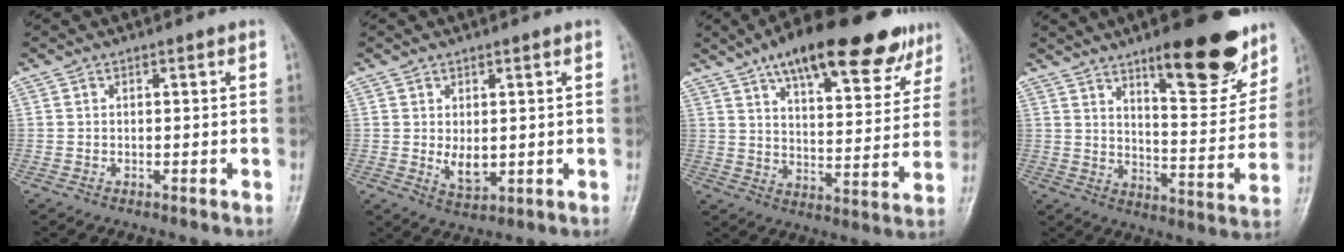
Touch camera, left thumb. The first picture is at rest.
{"total": 4.7, "force": [0.5, 2.5, 4.0], "torque": [-0.057, -0.013, 0.018]}
{"total": 23.8, "force": [15.4, 8.7, 16.0], "torque": [-0.198, -0.025, 0.225]}
{"total": 18.4, "force": [11.8, 5.4, 13.0], "torque": [-0.137, -0.073, 0.179]}